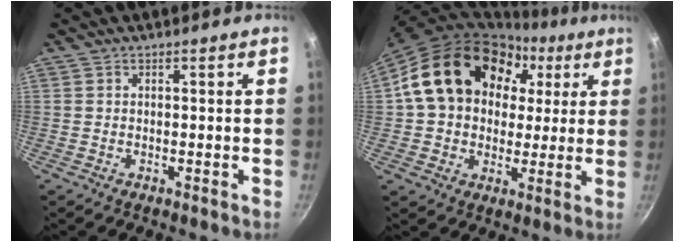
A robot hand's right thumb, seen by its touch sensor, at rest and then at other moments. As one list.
[{"total": 21.4, "force": [5.3, 16.7, 12.2], "torque": [-0.182, 0.033, 0.088]}]